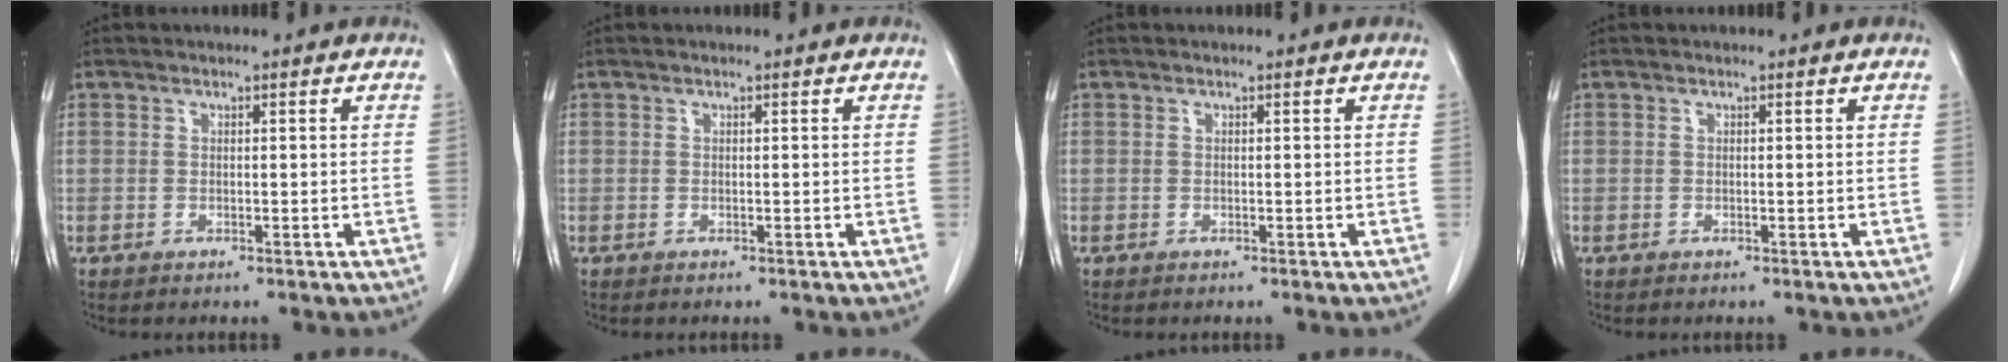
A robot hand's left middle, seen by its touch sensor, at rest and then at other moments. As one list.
[{"total": 0.0}, {"total": 0.0}, {"total": 0.0}]